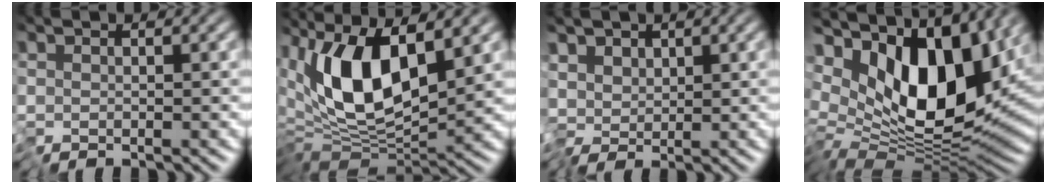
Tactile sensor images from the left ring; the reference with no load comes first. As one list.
[{"total": 10.2, "force": [2.0, 4.0, 9.1], "torque": [-0.177, 0.001, 0.027]}, {"total": 2.0, "force": [0.0, 1.7, 1.0], "torque": [-0.014, 0.012, -0.010]}, {"total": 14.0, "force": [4.4, 6.8, 11.5], "torque": [-0.181, 0.008, 0.068]}]